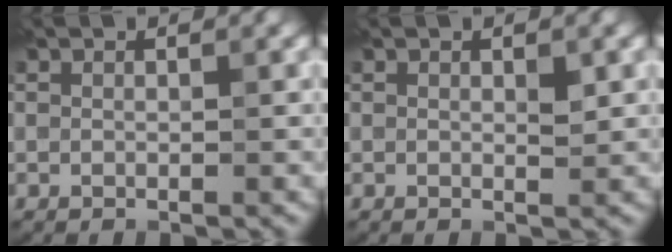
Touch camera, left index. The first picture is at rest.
{"total": 0.9, "force": [0.2, 0.3, 0.8], "torque": [-0.010, -0.002, 0.003]}